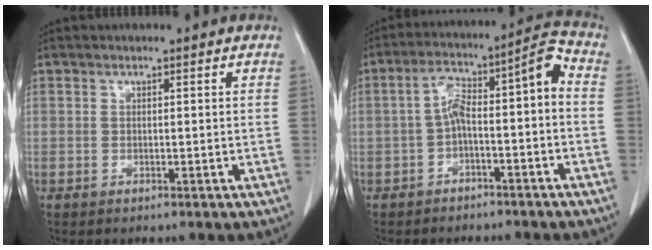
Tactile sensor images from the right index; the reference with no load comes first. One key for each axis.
{"total": 9.2, "fx": -1.6, "fy": 1.9, "fz": 8.8, "tx": -0.143, "ty": 0.052, "tz": -0.026}